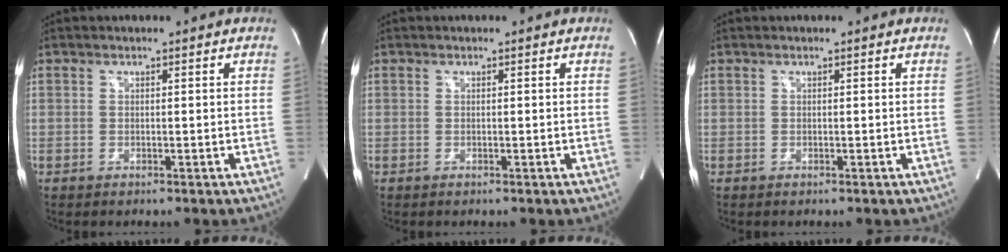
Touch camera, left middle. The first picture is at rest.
{"total": 0.0}
{"total": 0.0}